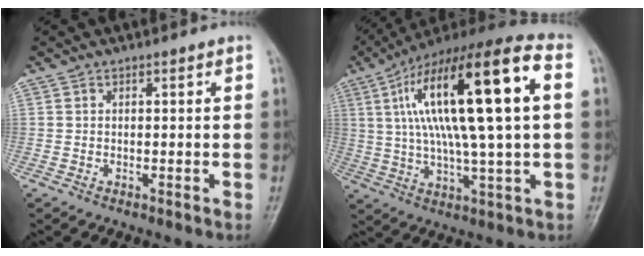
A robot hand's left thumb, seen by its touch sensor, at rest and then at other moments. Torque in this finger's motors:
{"motor_torque": [0.86, 0.85, 2.58, -0.19, 0.85]}